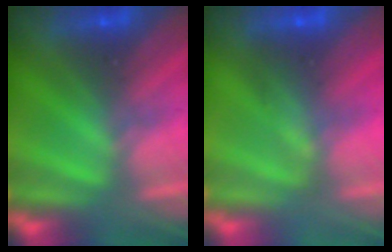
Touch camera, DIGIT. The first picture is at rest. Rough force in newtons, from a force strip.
{"total": 1.7}